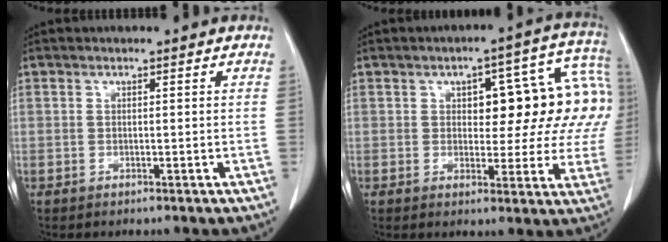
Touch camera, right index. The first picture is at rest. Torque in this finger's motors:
{"motor_torque": [0.86, 0.53, 0.25, 0.03]}